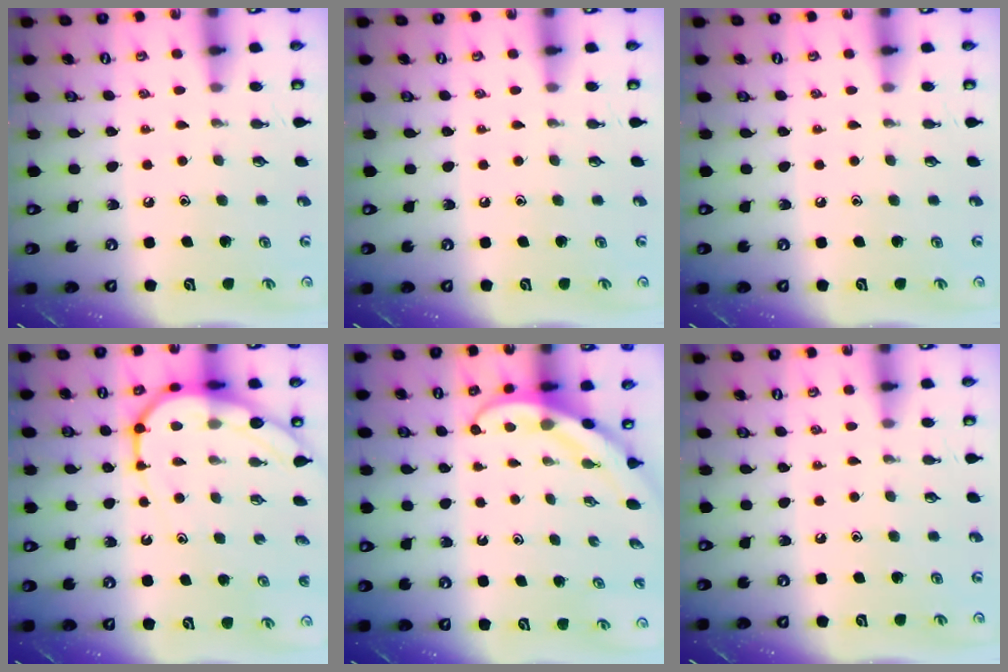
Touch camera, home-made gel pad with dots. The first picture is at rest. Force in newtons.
{"total": 0.0}
{"total": 0.0}
{"total": 10.2, "press": 10.2, "slide": 1.0}
{"total": 3.8, "press": 3.8, "slide": 0.3}
{"total": 0.0}